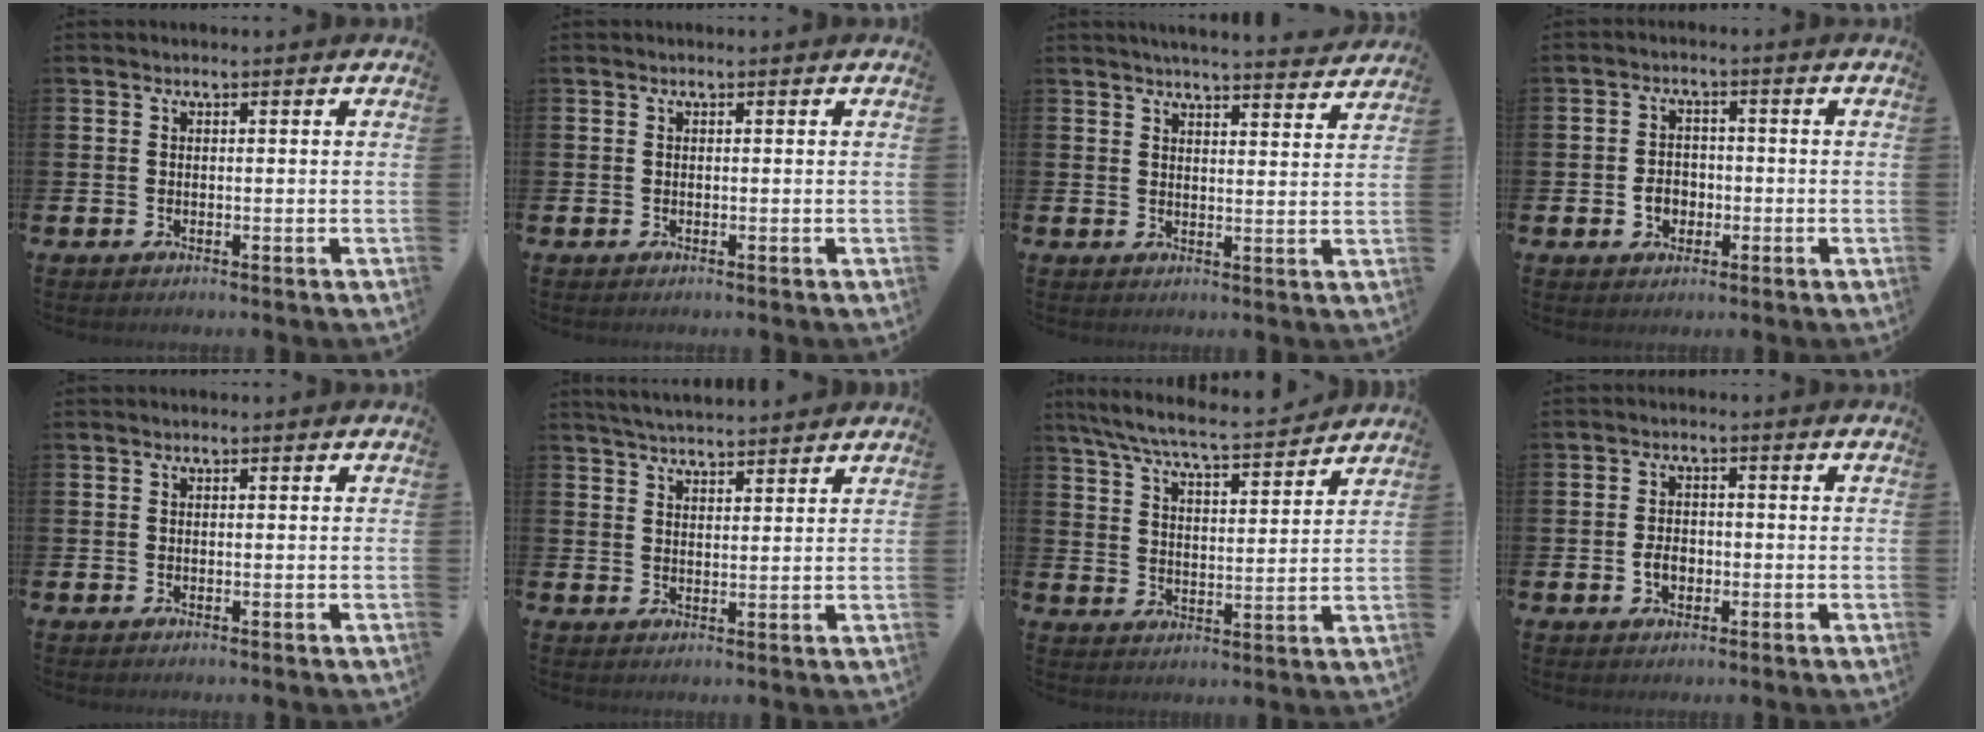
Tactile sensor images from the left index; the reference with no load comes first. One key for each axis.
{"total": 0.0}
{"total": 4.6, "fx": 4.5, "fy": -0.3, "fz": 0.8, "tx": -0.012, "ty": -0.032, "tz": 0.076}
{"total": 3.2, "fx": -0.9, "fy": 2.5, "fz": 1.7, "tx": -0.021, "ty": -0.002, "tz": -0.024}
{"total": 0.0}
{"total": 4.0, "fx": 4.0, "fy": 0.1, "fz": 0.3, "tx": -0.019, "ty": -0.017, "tz": 0.074}
{"total": 7.5, "fx": 7.1, "fy": 0.4, "fz": 2.6, "tx": -0.077, "ty": -0.044, "tz": 0.124}
{"total": 2.7, "fx": -0.7, "fy": 1.9, "fz": 1.7, "tx": -0.020, "ty": -0.002, "tz": -0.019}